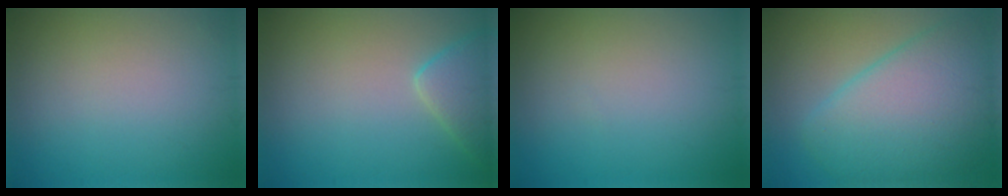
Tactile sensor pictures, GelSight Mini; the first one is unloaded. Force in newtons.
{"total": 3.3, "press": 3.3, "slide": 0.3}
{"total": 0.0}
{"total": 8.6, "press": 8.6, "slide": 0.3}